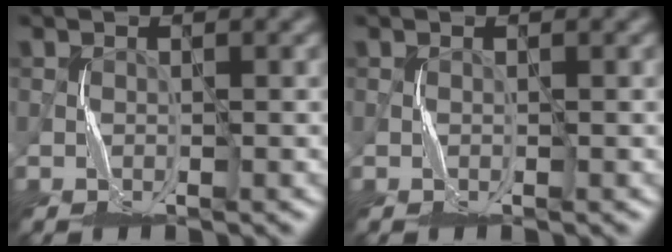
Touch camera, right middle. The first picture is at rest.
{"total": 0.0}